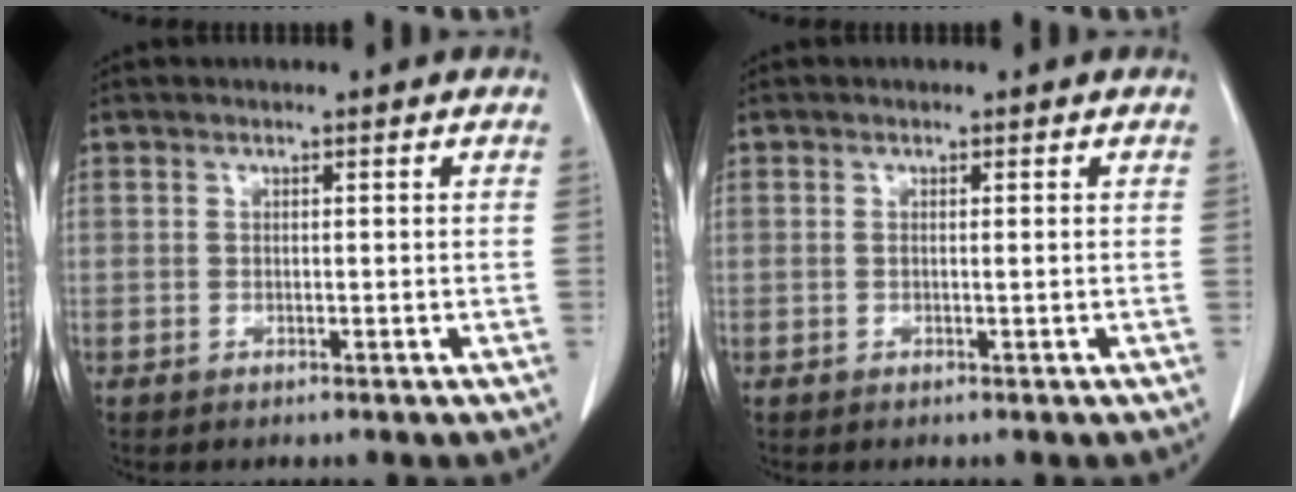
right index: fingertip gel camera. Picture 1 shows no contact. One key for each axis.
{"total": 0.6, "fx": 0.0, "fy": 0.0, "fz": 0.5, "tx": -0.013, "ty": -0.002, "tz": 0.001}